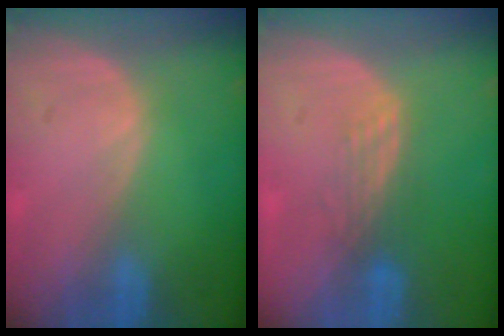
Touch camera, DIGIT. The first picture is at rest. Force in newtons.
{"total": 3.1, "press": 2.6, "slide": 1.7}